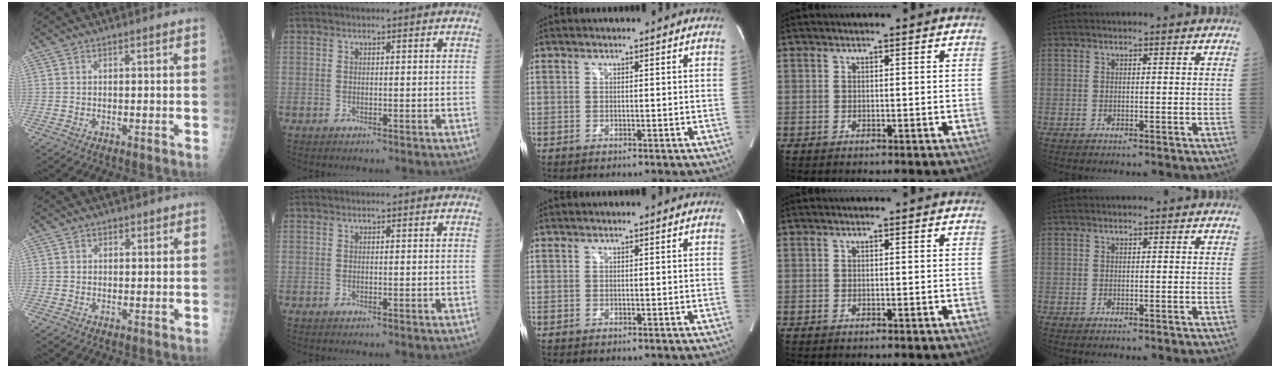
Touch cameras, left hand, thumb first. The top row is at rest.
{"thumb": {"total": 1.7, "force": [1.0, 1.4, -0.1], "torque": [0.024, -0.003, 0.006]}}